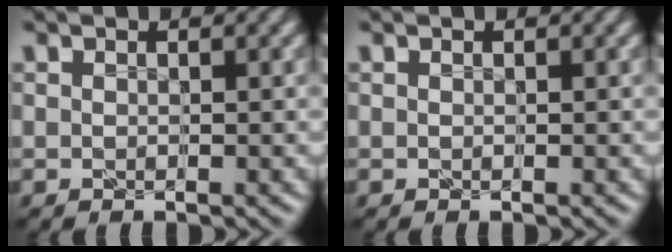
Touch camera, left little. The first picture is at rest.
{"total": 0.0}